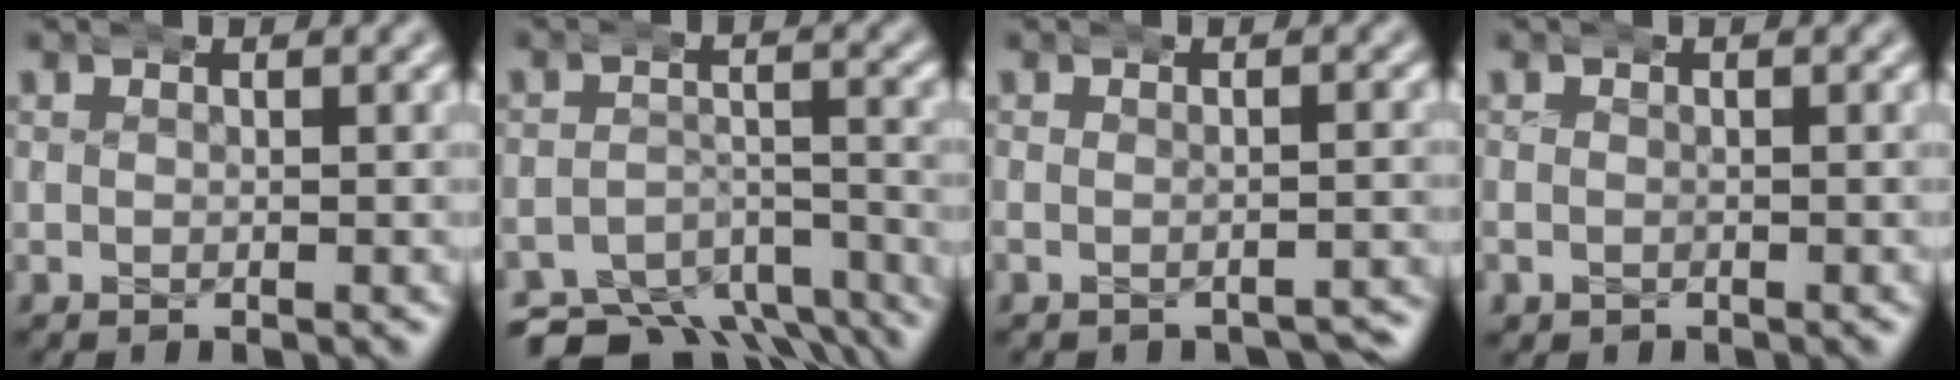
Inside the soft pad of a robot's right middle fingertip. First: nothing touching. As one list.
[{"total": 9.2, "force": [-7.6, 3.7, 3.6], "torque": [-0.037, -0.024, -0.116]}, {"total": 2.0, "force": [-1.9, 0.1, 0.3], "torque": [-0.004, 0.001, -0.031]}, {"total": 0.7, "force": [-0.1, 0.7, 0.1], "torque": [-0.001, 0.002, -0.001]}]